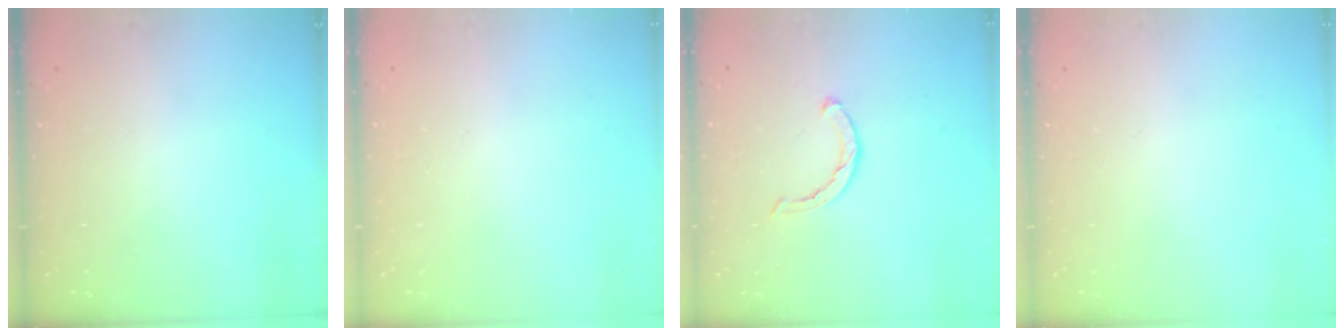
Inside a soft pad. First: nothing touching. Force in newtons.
{"total": 2.5, "press": 2.5, "slide": 0.2}
{"total": 2.1, "press": 2.1, "slide": 0.3}
{"total": 0.0}